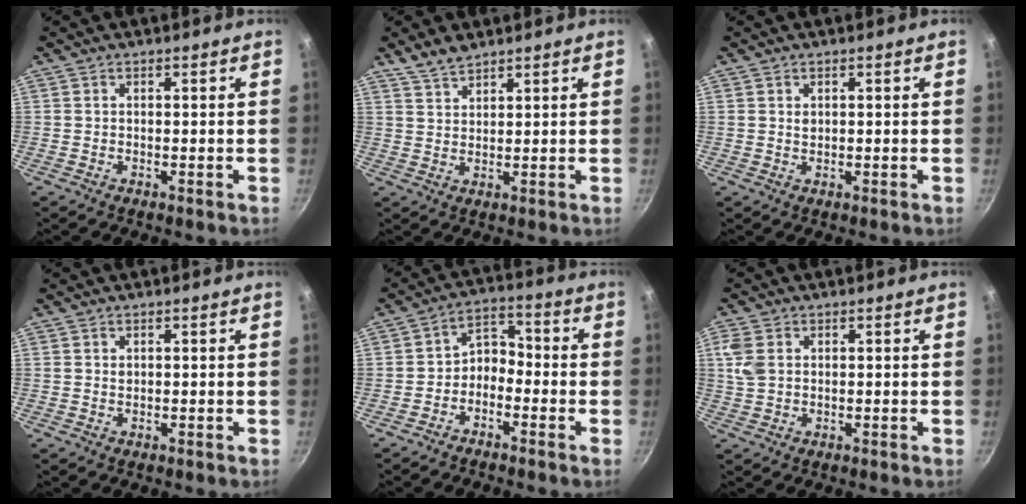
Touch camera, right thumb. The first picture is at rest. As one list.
[{"total": 4.2, "force": [3.6, 1.4, 1.6], "torque": [-0.026, -0.013, 0.073]}, {"total": 1.1, "force": [0.5, 0.8, 0.6], "torque": [-0.008, 0.001, 0.010]}, {"total": 0.7, "force": [0.4, 0.4, 0.3], "torque": [-0.005, 0.000, 0.008]}, {"total": 5.4, "force": [-2.3, 3.8, 3.0], "torque": [-0.024, 0.045, -0.050]}, {"total": 4.8, "force": [1.4, 3.4, 3.1], "torque": [-0.064, 0.000, 0.027]}]